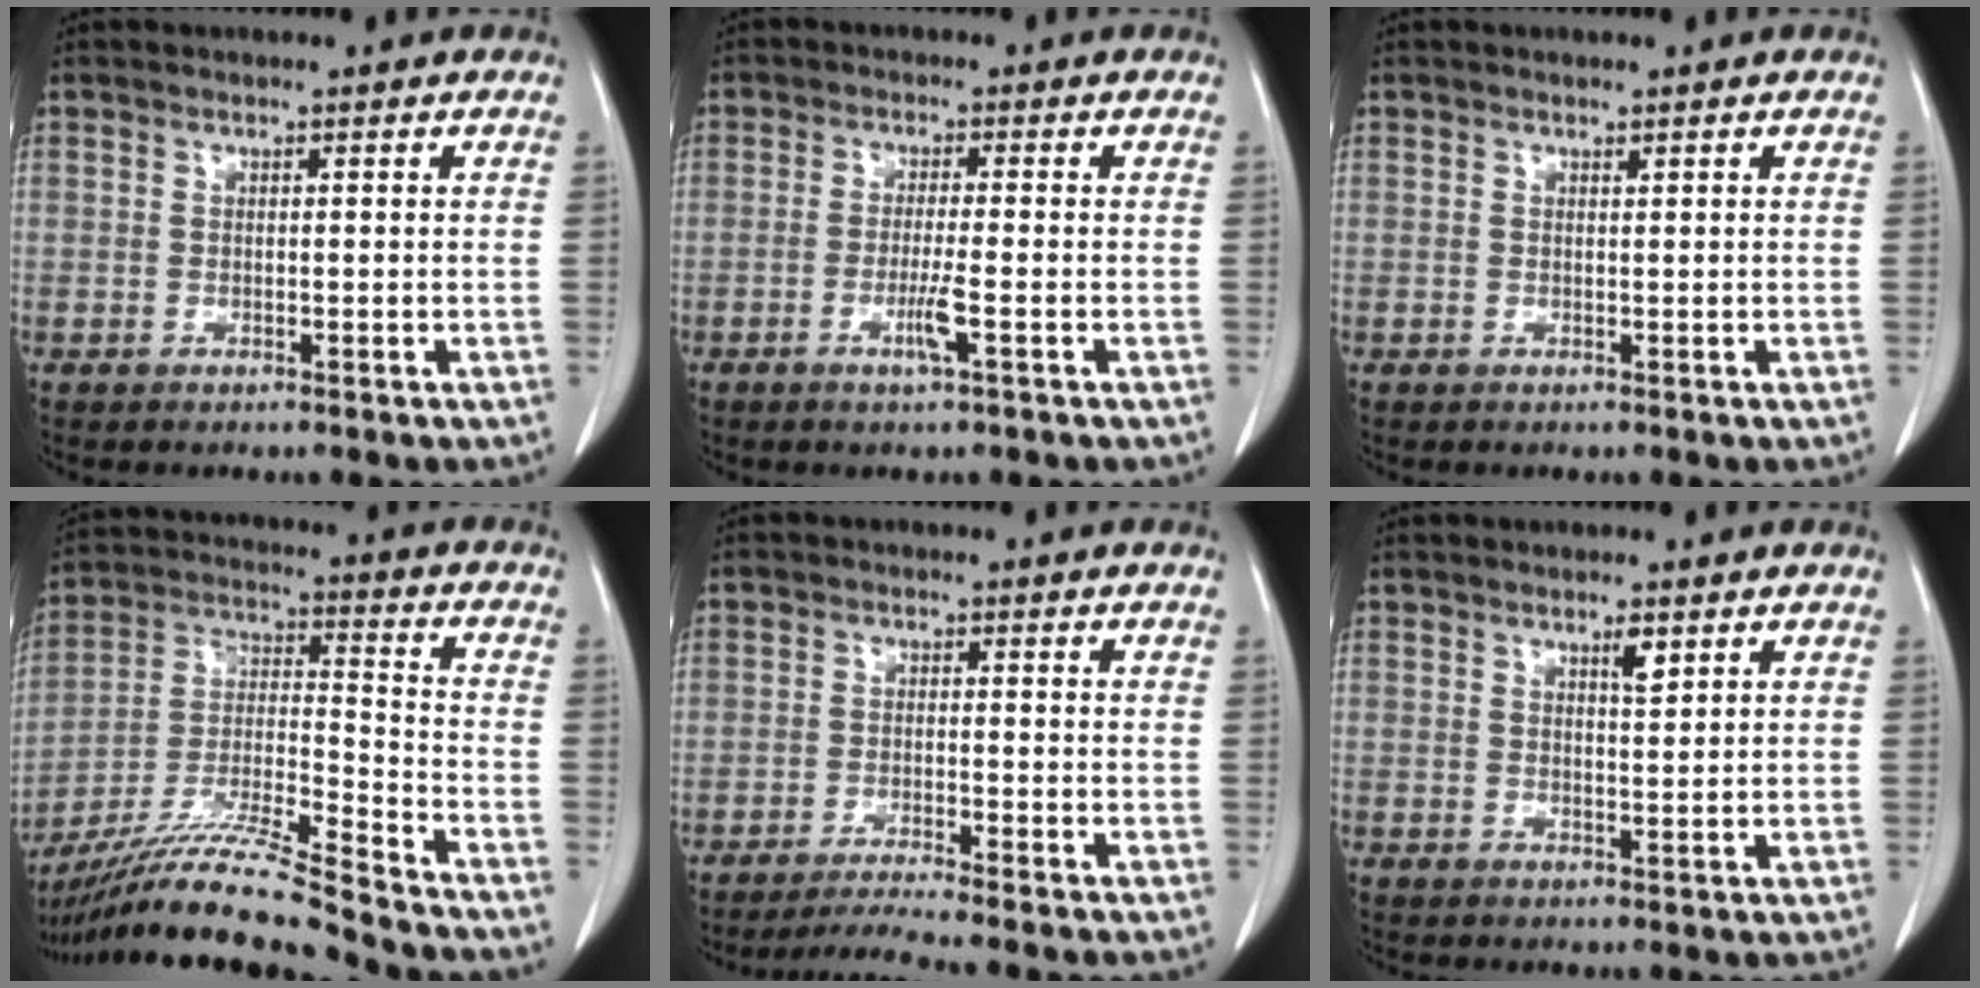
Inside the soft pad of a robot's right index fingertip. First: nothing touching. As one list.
[{"total": 3.5, "force": [-1.4, -0.2, 3.2], "torque": [-0.063, -0.006, -0.026]}, {"total": 0.0}, {"total": 17.4, "force": [-15.3, -1.1, 8.2], "torque": [-0.165, -0.016, -0.278]}, {"total": 5.6, "force": [-4.9, -1.7, 2.0], "torque": [-0.033, -0.018, -0.083]}, {"total": 2.1, "force": [1.3, 0.4, 1.7], "torque": [-0.030, -0.003, 0.021]}]